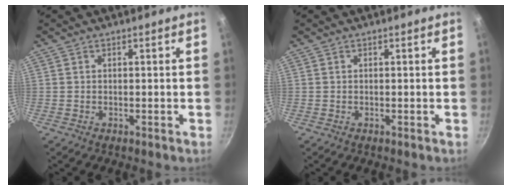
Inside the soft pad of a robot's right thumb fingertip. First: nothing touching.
{"total": 0.0}